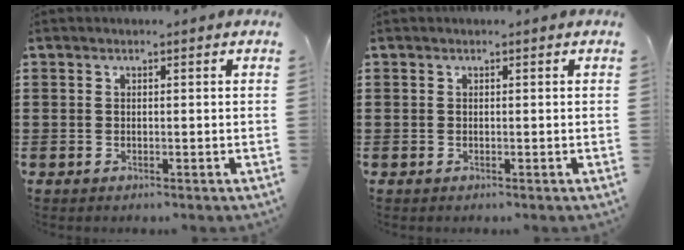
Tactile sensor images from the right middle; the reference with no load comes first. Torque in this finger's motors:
{"motor_torque": [0.15, -0.12, 0.06, 0.00]}